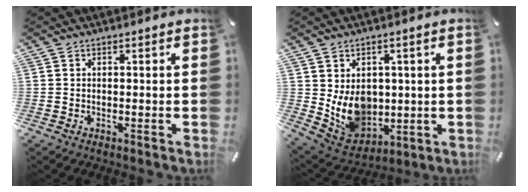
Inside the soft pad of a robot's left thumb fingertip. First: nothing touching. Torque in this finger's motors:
{"motor_torque": [1.94, 2.06, 0.56, -0.43, 0.13]}